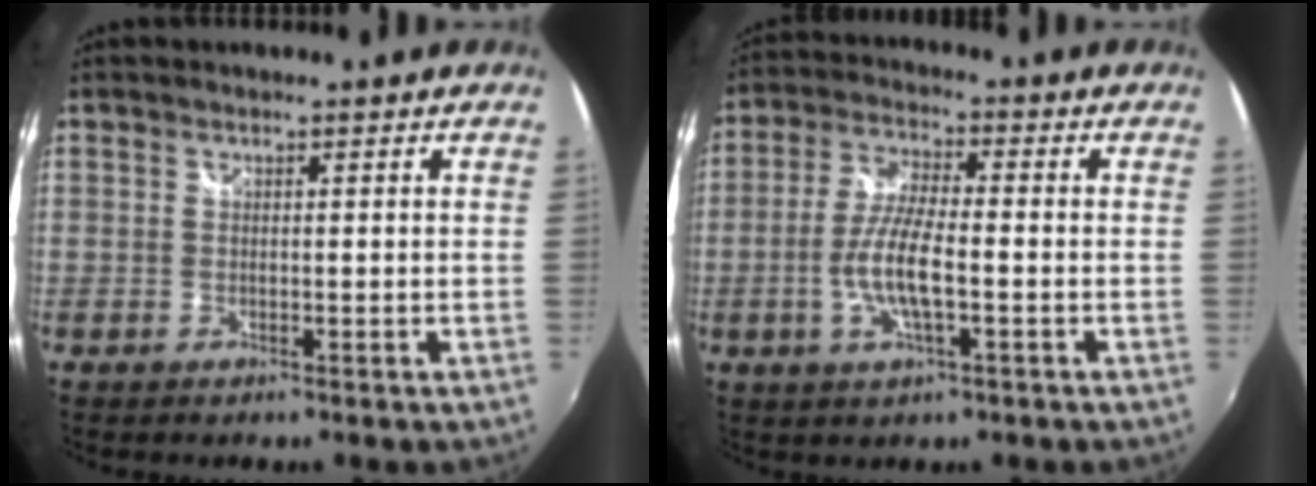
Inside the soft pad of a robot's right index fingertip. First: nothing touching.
{"total": 8.6, "force": [-2.3, 2.2, 8.0], "torque": [-0.167, 0.000, -0.047]}